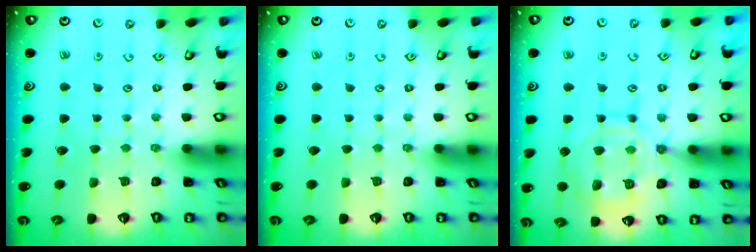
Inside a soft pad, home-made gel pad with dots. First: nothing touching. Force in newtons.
{"total": 0.0}
{"total": 13.0, "press": 13.0, "slide": 1.3}